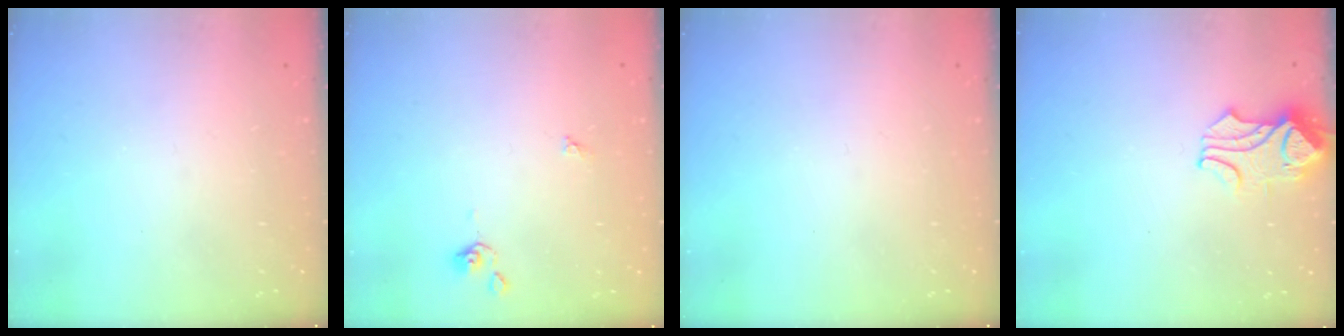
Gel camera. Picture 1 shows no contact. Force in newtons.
{"total": 2.1, "press": 2.1, "slide": 0.4}
{"total": 0.0}
{"total": 1.6, "press": 1.5, "slide": 0.5}